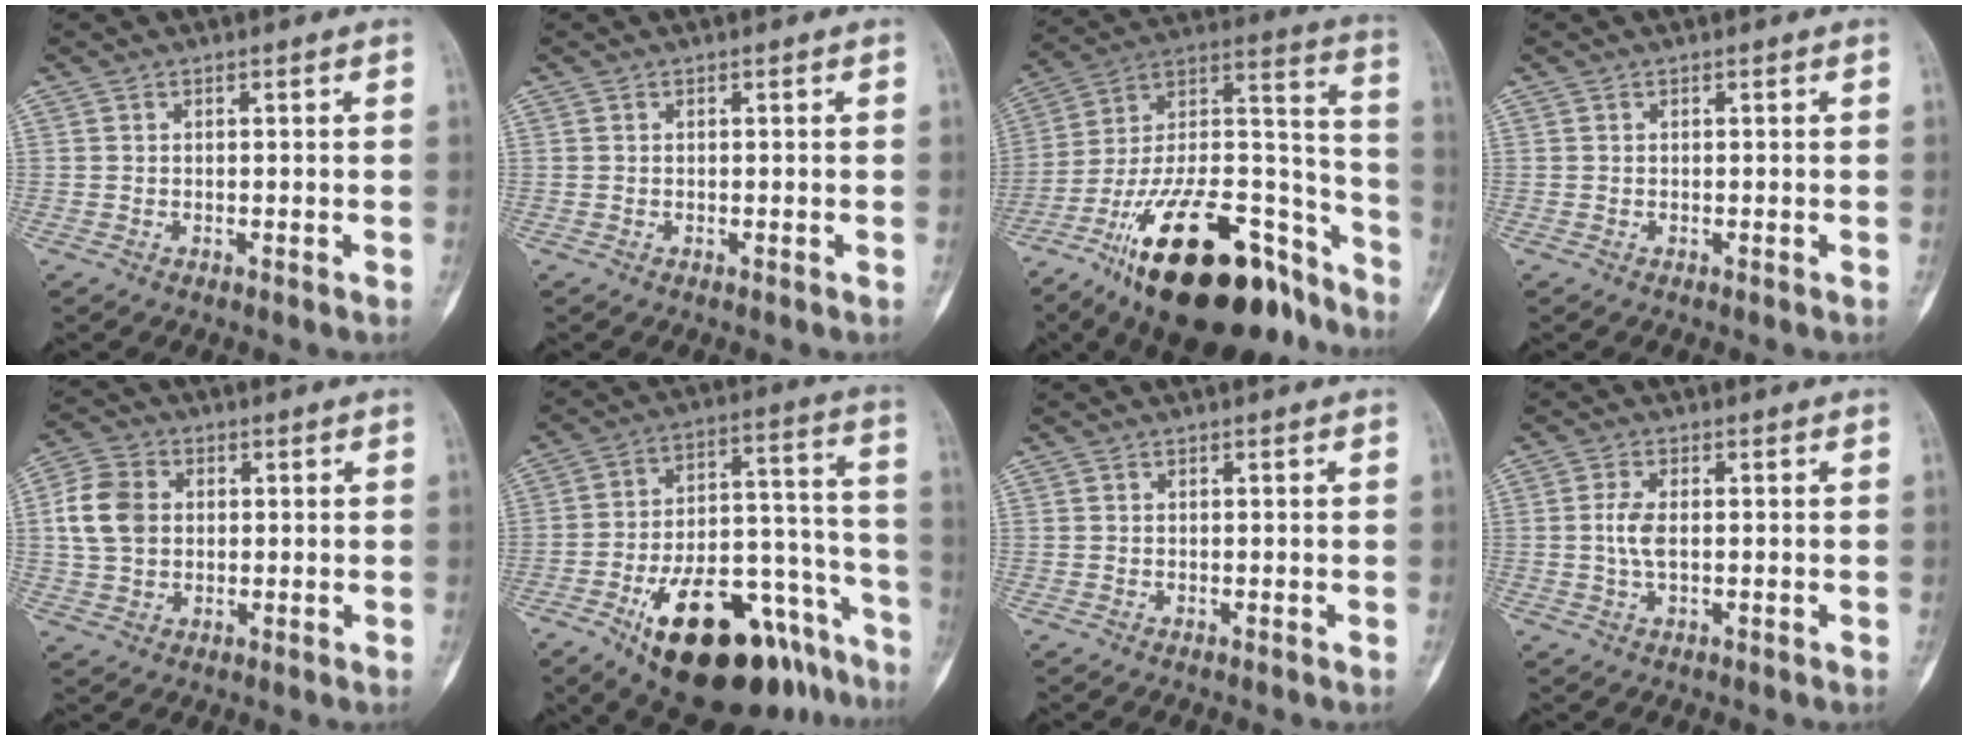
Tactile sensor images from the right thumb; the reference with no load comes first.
{"total": 0.0}
{"total": 32.5, "force": [-21.1, 13.1, 20.9], "torque": [-0.280, 0.096, -0.348]}
{"total": 0.0}
{"total": 9.4, "force": [1.1, 7.4, 5.8], "torque": [-0.097, 0.009, 0.016]}
{"total": 27.7, "force": [-15.8, 12.4, 19.0], "torque": [-0.207, 0.102, -0.237]}
{"total": 0.0}
{"total": 3.9, "force": [-0.1, 2.0, 3.4], "torque": [-0.072, 0.001, -0.005]}